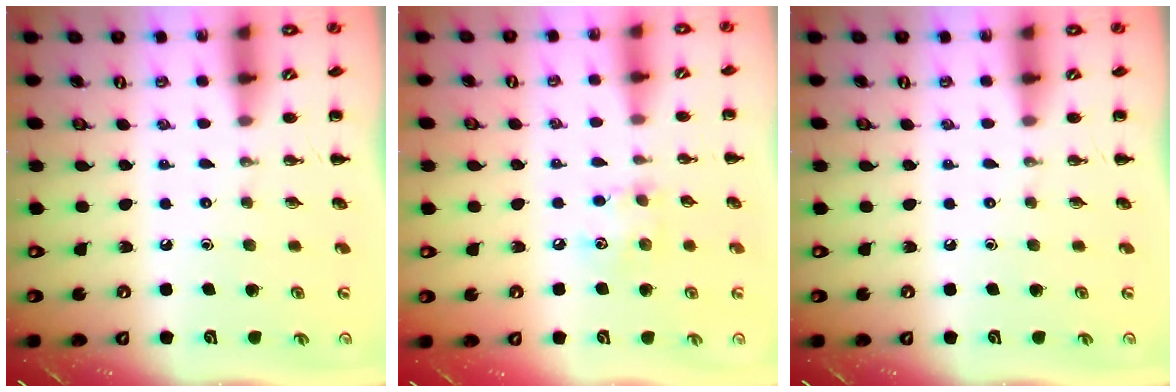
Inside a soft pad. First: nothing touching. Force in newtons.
{"total": 6.8, "press": 6.6, "slide": 1.4}
{"total": 0.0}